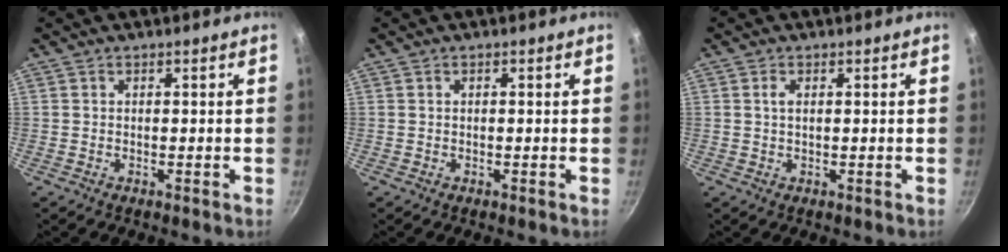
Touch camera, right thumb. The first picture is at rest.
{"total": 0.0}
{"total": 1.5, "force": [0.4, 0.7, 1.3], "torque": [-0.025, 0.002, 0.008]}